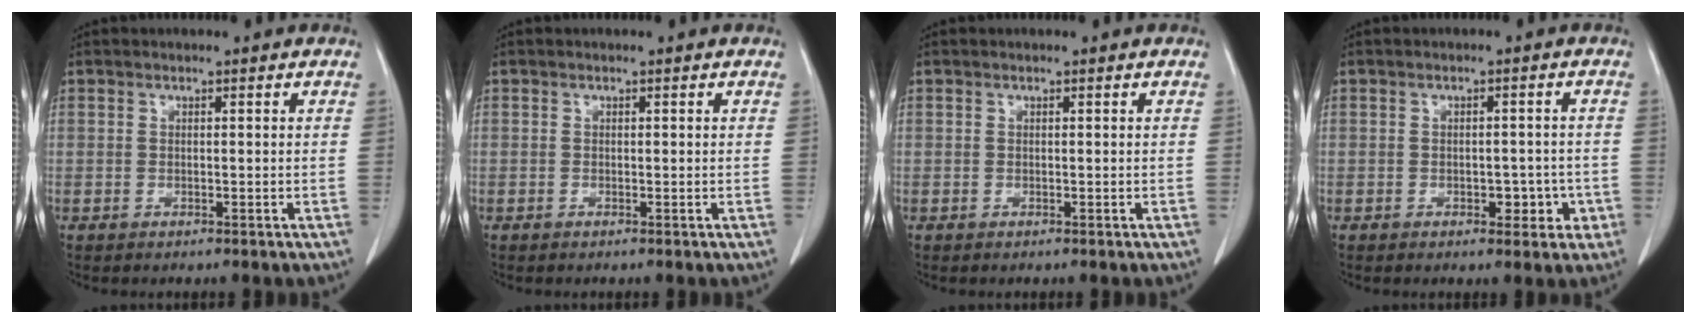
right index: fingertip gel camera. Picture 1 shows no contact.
{"total": 0.0}
{"total": 0.0}
{"total": 3.6, "force": [-1.3, 2.2, 2.6], "torque": [-0.020, 0.011, -0.010]}